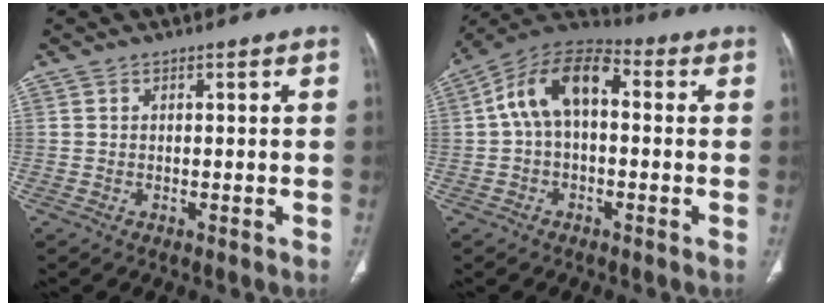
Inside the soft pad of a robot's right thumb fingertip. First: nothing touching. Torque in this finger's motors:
{"motor_torque": [0.13, 0.13, 0.18, -0.11, 0.12]}